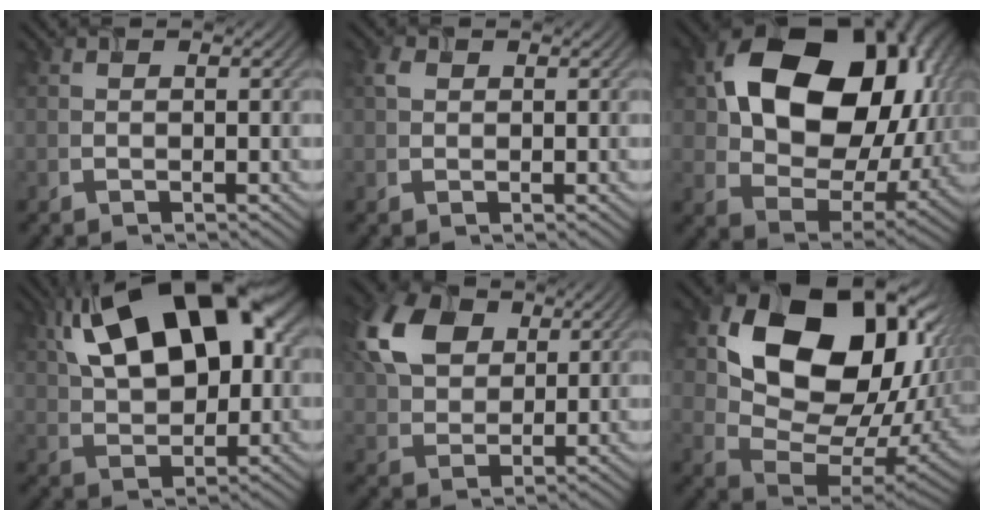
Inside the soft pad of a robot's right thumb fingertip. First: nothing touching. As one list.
[{"total": 1.3, "force": [0.6, 1.0, 0.7], "torque": [-0.016, 0.005, 0.010]}, {"total": 17.7, "force": [4.3, 12.5, 11.8], "torque": [-0.205, -0.010, 0.095]}, {"total": 17.4, "force": [6.5, 9.0, 13.5], "torque": [-0.239, 0.048, 0.092]}, {"total": 10.6, "force": [4.5, 7.0, 6.6], "torque": [-0.176, 0.023, 0.084]}, {"total": 17.9, "force": [5.8, 12.2, 11.6], "torque": [-0.194, -0.007, 0.118]}]